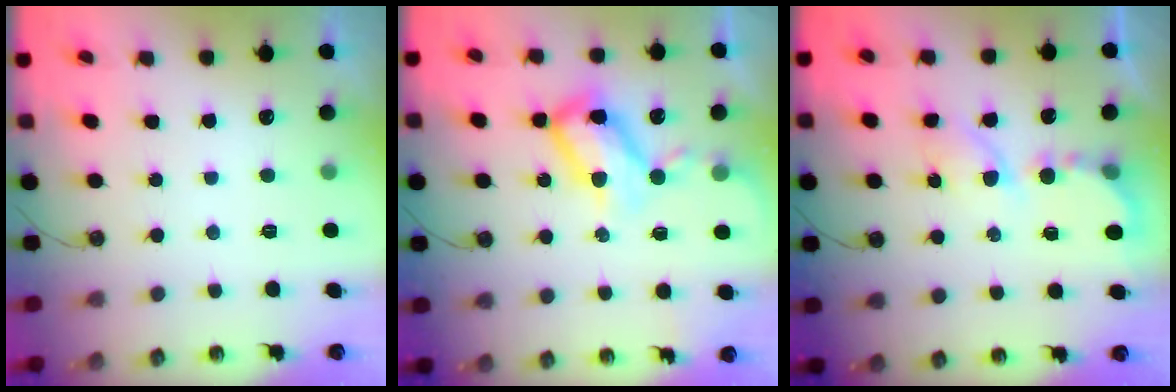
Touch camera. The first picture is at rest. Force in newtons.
{"total": 14.9, "press": 14.8, "slide": 1.6}
{"total": 6.3, "press": 6.3, "slide": 0.5}